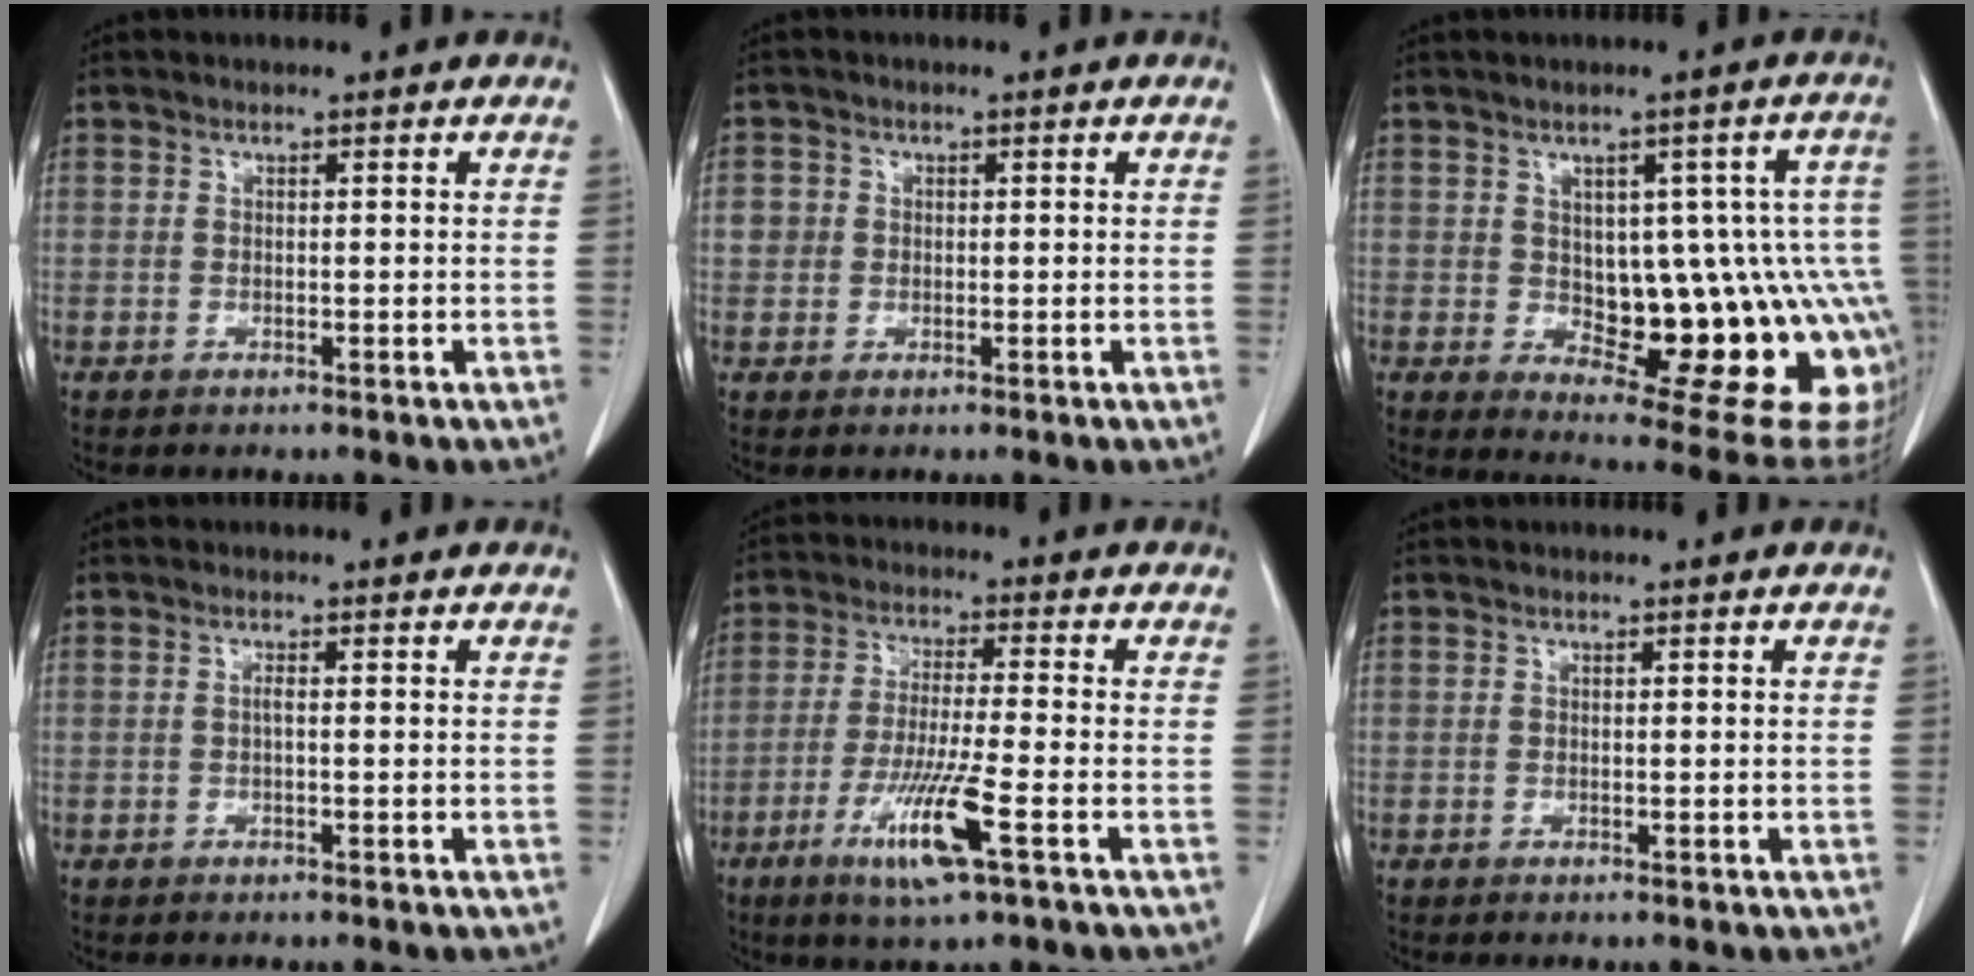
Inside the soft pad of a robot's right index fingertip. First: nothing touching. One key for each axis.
{"total": 2.5, "fx": 0.2, "fy": 2.5, "fz": 0.5, "tx": 0.003, "ty": 0.010, "tz": 0.006}
{"total": 18.4, "fx": -2.3, "fy": 7.4, "fz": 16.7, "tx": -0.132, "ty": 0.027, "tz": 0.002}
{"total": 0.7, "fx": -0.1, "fy": 0.0, "fz": 0.7, "tx": -0.014, "ty": 0.001, "tz": -0.003}
{"total": 9.6, "fx": -4.3, "fy": -0.1, "fz": 8.6, "tx": -0.171, "ty": -0.018, "tz": -0.080}
{"total": 0.0}